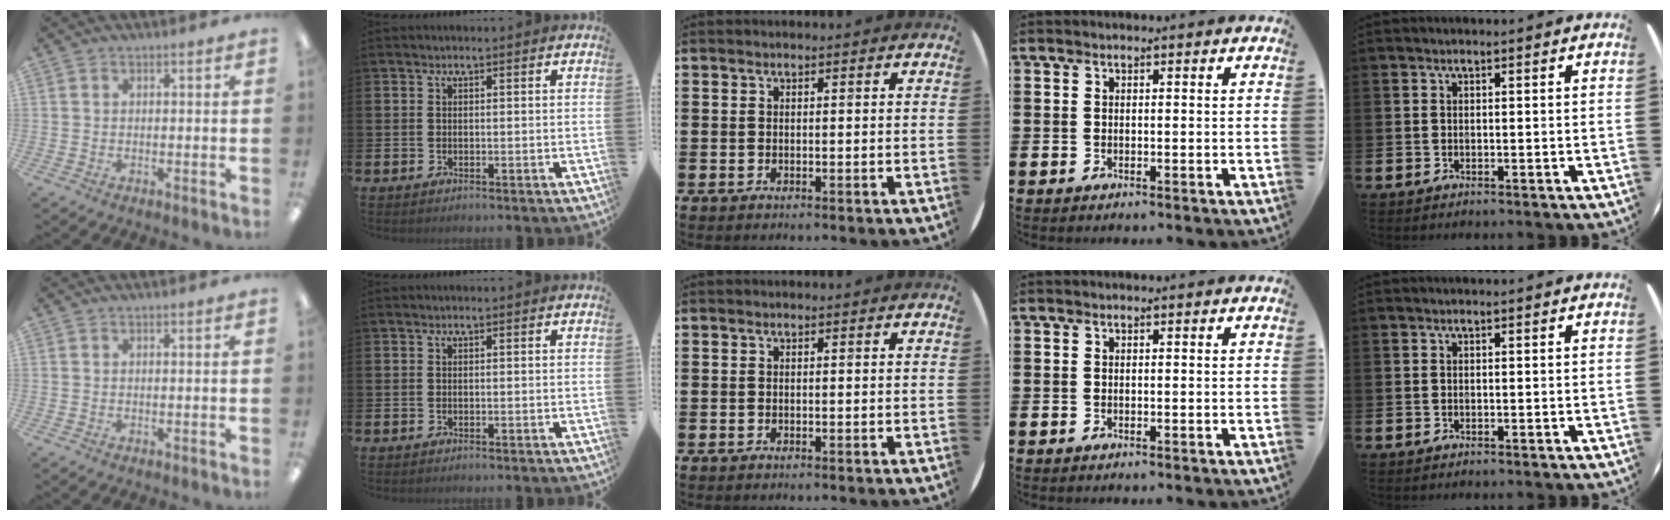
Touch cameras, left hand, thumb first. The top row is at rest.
{}